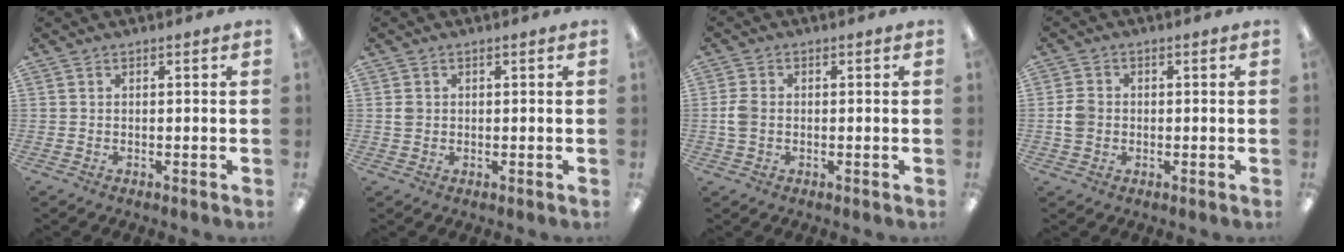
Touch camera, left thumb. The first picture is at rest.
{"total": 1.7, "force": [0.2, 1.6, 0.6], "torque": [-0.003, 0.002, 0.002]}
{"total": 3.9, "force": [-0.3, 2.8, 2.7], "torque": [-0.063, 0.002, -0.008]}
{"total": 3.8, "force": [-0.4, 3.4, 1.8], "torque": [-0.023, 0.005, -0.008]}